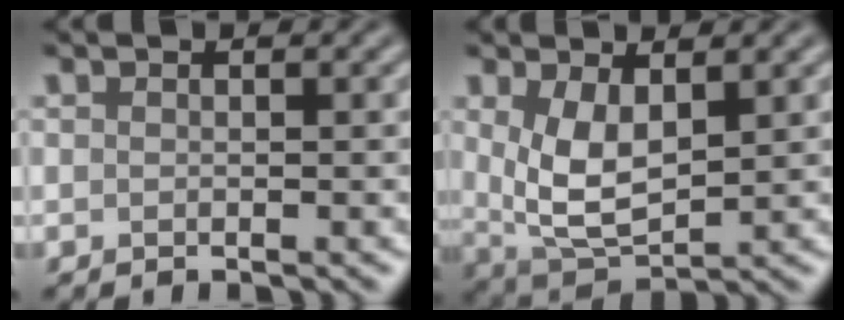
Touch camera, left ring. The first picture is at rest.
{"total": 5.3, "force": [1.3, 2.6, 4.4], "torque": [-0.097, -0.011, 0.034]}